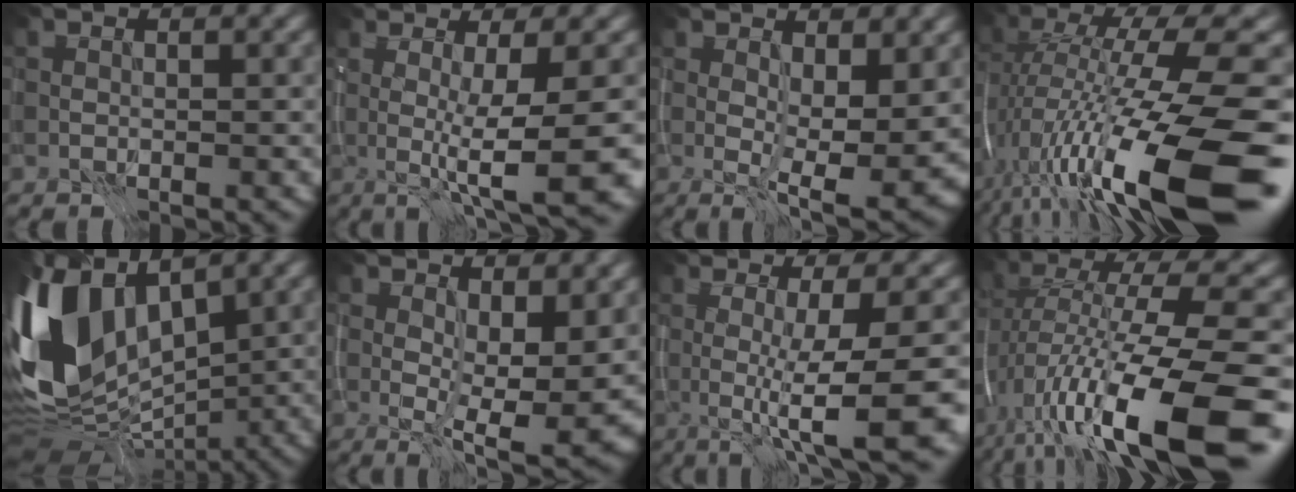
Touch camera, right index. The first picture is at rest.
{"total": 9.7, "force": [-1.2, 1.8, 9.4], "torque": [-0.128, -0.002, -0.004]}
{"total": 8.5, "force": [1.0, 2.7, 8.0], "torque": [-0.125, -0.012, 0.029]}
{"total": 16.4, "force": [-3.8, 4.2, 15.4], "torque": [-0.266, 0.009, -0.056]}
{"total": 13.6, "force": [1.7, 8.5, 10.5], "torque": [-0.232, 0.008, 0.019]}
{"total": 9.6, "force": [1.4, 3.3, 8.9], "torque": [-0.138, -0.012, 0.038]}
{"total": 10.8, "force": [-1.7, 2.0, 10.5], "torque": [-0.128, -0.002, -0.011]}
{"total": 15.4, "force": [-4.9, 4.2, 14.0], "torque": [-0.249, 0.007, -0.073]}